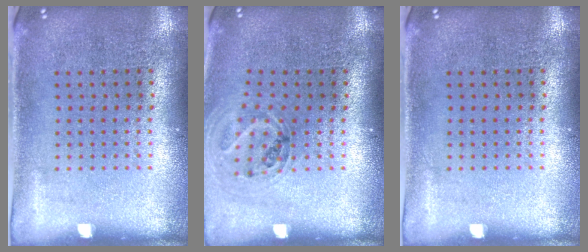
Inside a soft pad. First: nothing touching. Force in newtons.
{"total": 1.1, "press": 1.1, "slide": 0.2}
{"total": 0.0}